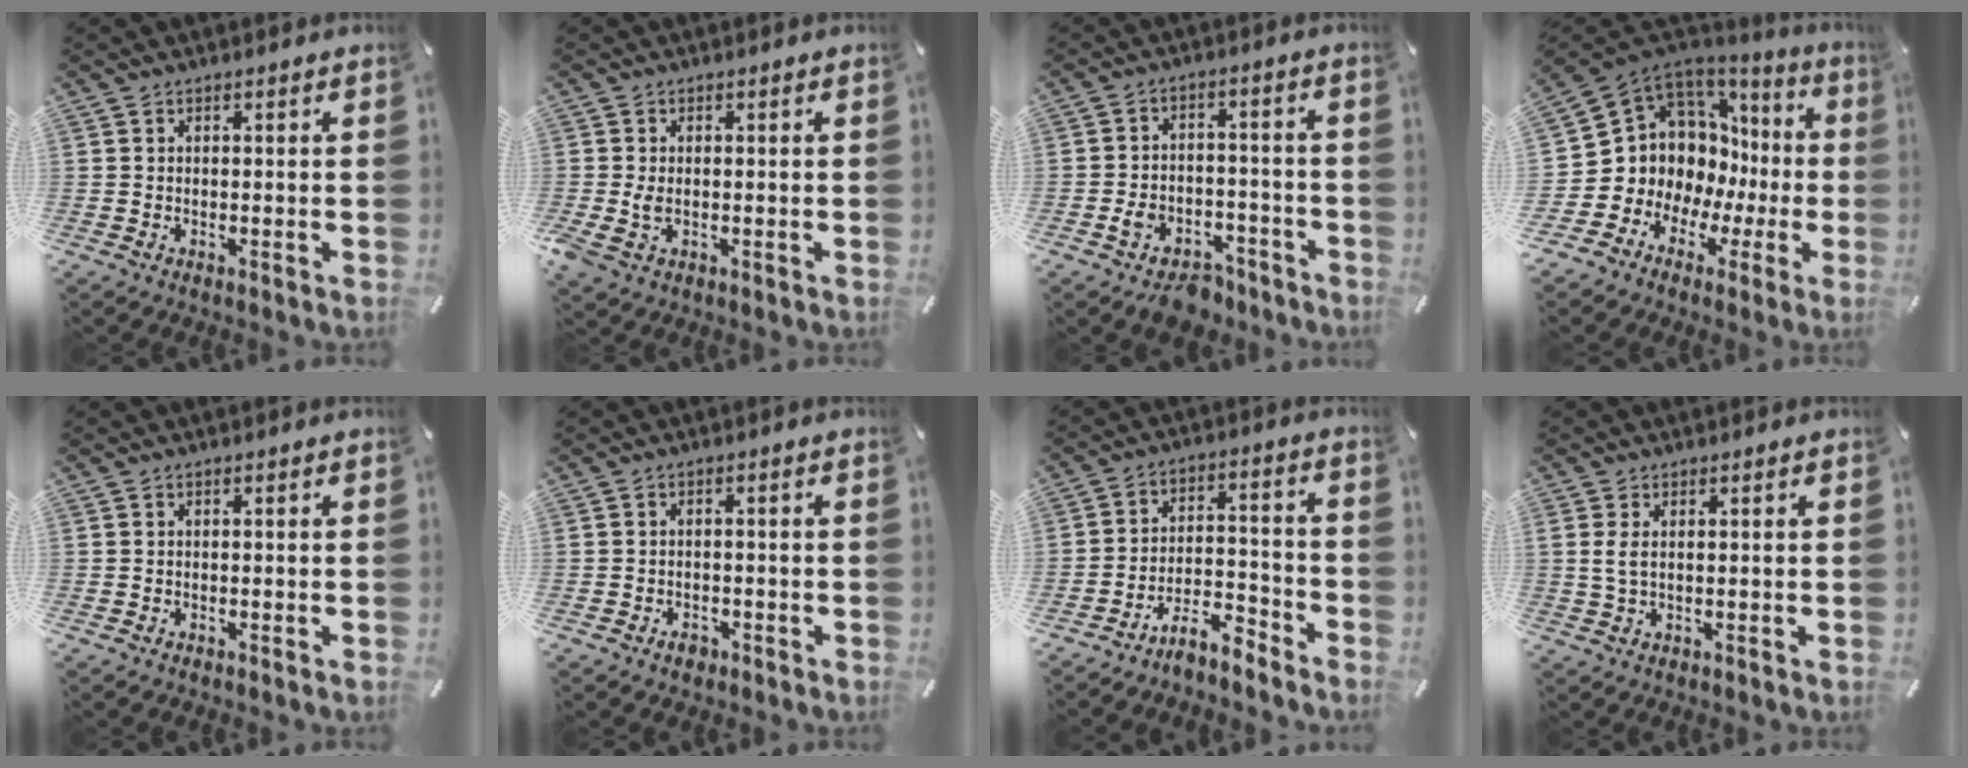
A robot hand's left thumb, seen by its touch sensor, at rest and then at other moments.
{"total": 3.0, "force": [-0.5, 1.9, 2.2], "torque": [-0.053, -0.004, -0.010]}
{"total": 6.8, "force": [-5.1, 3.9, 2.3], "torque": [-0.030, 0.037, -0.090]}
{"total": 9.5, "force": [2.8, 8.6, 2.8], "torque": [-0.063, -0.063, 0.065]}
{"total": 0.0}
{"total": 2.3, "force": [-1.5, 1.5, 1.0], "torque": [-0.018, 0.006, -0.029]}
{"total": 9.0, "force": [-8.2, 2.5, 2.6], "torque": [-0.028, 0.047, -0.151]}
{"total": 3.0, "force": [0.8, 1.1, 2.7], "torque": [-0.055, 0.001, 0.014]}